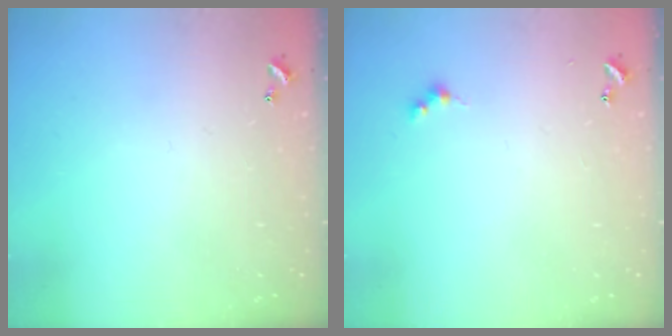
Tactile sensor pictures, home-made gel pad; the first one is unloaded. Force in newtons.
{"total": 2.7, "press": 2.6, "slide": 0.5}